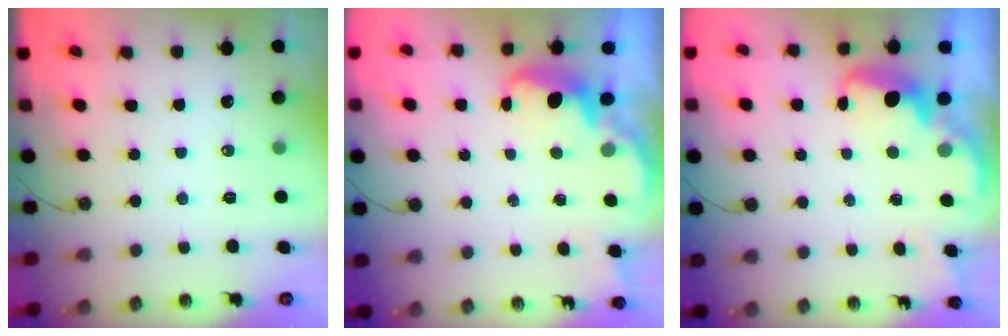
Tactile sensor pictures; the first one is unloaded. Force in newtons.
{"total": 2.6, "press": 2.6, "slide": 0.6}
{"total": 2.7, "press": 2.6, "slide": 0.5}